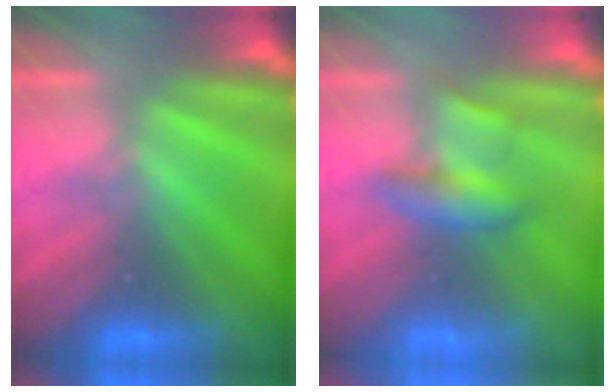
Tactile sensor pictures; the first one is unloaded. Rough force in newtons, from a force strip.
{"total": 2.2}